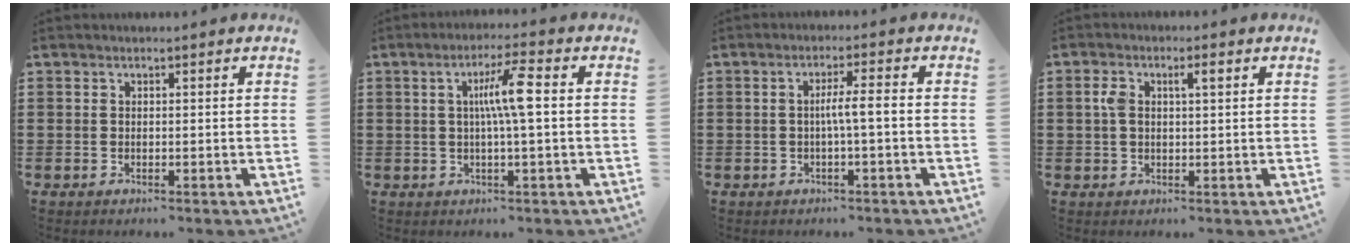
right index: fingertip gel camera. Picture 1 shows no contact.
{"total": 6.2, "force": [0.5, 0.2, 6.2], "torque": [-0.118, 0.001, 0.002]}
{"total": 4.3, "force": [-0.6, -0.1, 4.3], "torque": [-0.078, -0.002, -0.015]}
{"total": 3.3, "force": [0.9, 1.3, 2.9], "torque": [-0.061, 0.009, 0.012]}